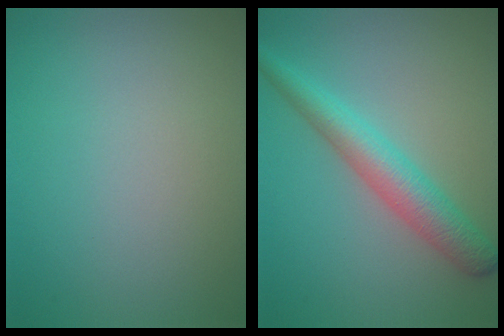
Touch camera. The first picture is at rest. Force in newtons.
{"total": 4.2, "press": 4.2, "slide": 0.0}